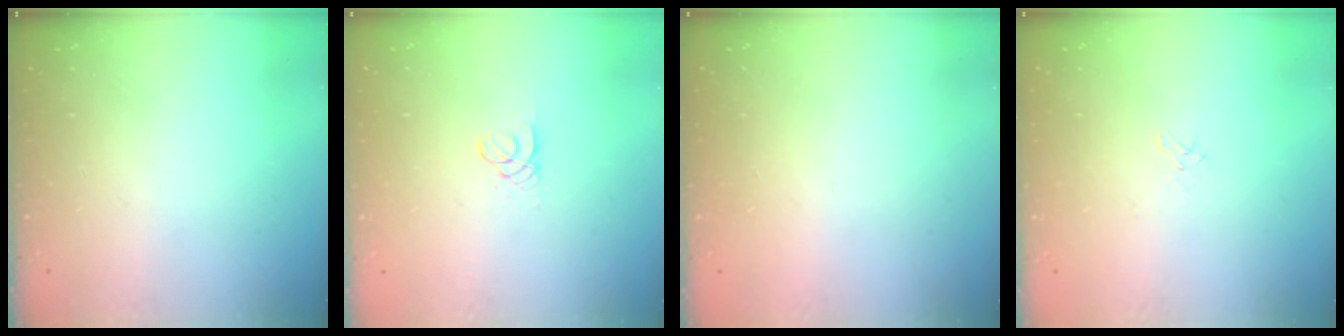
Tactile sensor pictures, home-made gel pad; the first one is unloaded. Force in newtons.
{"total": 1.8, "press": 1.8, "slide": 0.2}
{"total": 1.0, "press": 0.9, "slide": 0.2}
{"total": 3.5, "press": 3.5, "slide": 0.2}